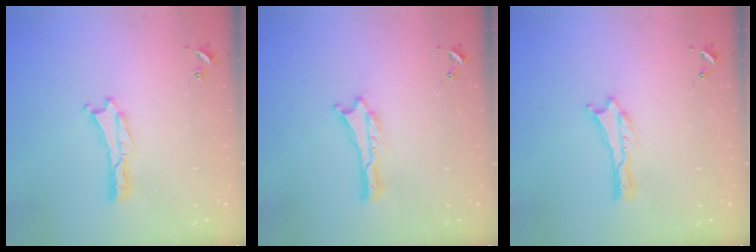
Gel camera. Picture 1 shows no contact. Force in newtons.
{"total": 0.0}
{"total": 0.0}